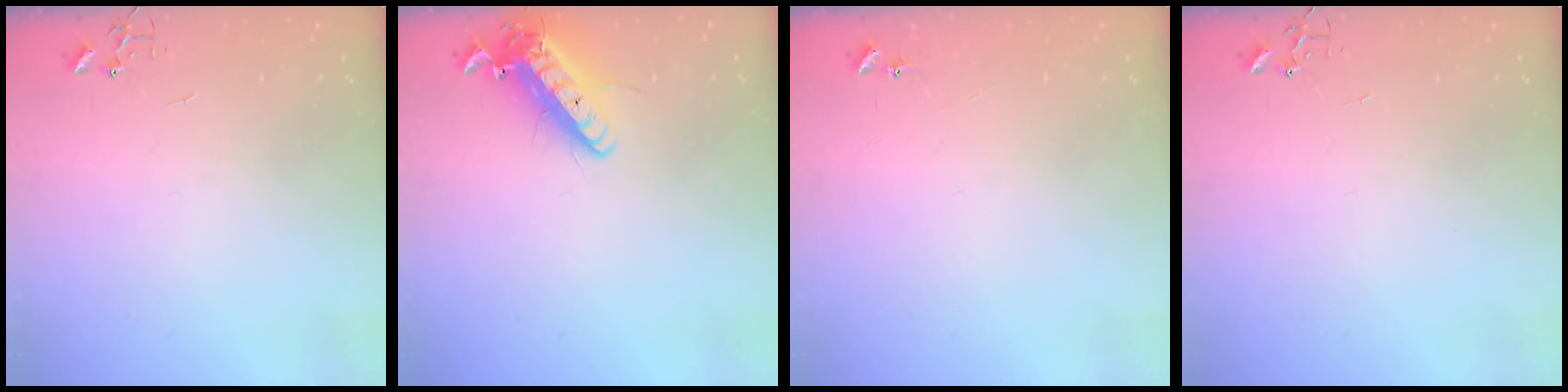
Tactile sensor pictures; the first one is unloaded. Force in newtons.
{"total": 14.8, "press": 14.5, "slide": 2.9}
{"total": 5.4, "press": 5.4, "slide": 0.6}
{"total": 0.0}